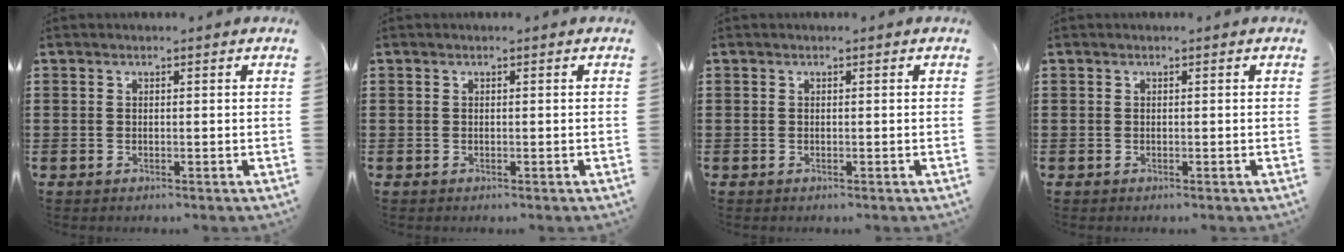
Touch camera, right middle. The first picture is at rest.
{"total": 0.0}
{"total": 0.0}
{"total": 0.0}